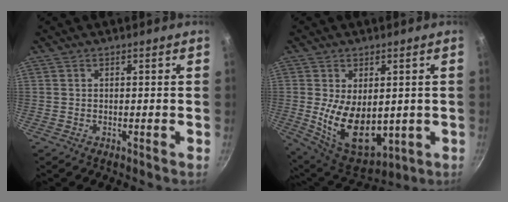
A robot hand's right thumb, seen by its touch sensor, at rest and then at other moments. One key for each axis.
{"total": 14.9, "fx": -0.6, "fy": 9.1, "fz": 11.8, "tx": -0.179, "ty": -0.027, "tz": 0.019}